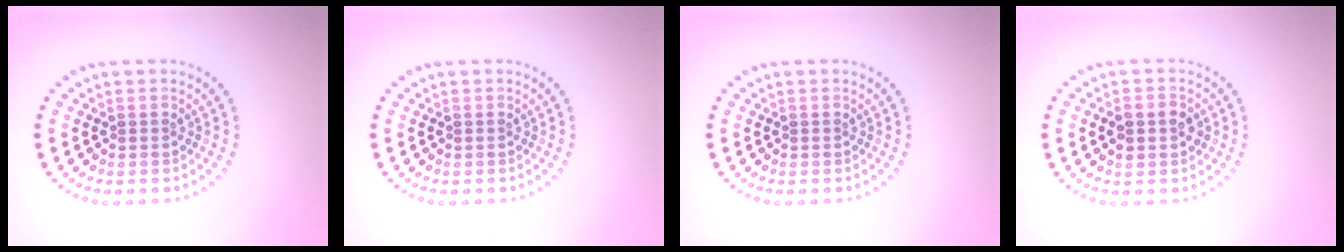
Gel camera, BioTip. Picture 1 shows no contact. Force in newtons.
{"total": 0.0}
{"total": 0.0}
{"total": 2.8, "press": 2.8, "slide": 0.0}